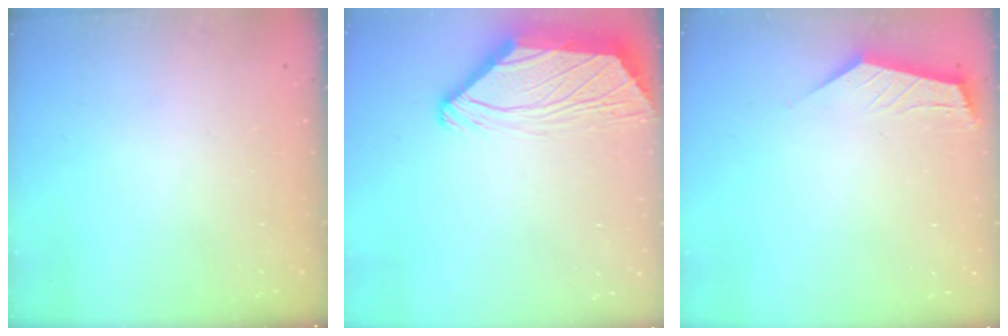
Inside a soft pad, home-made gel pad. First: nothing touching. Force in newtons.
{"total": 3.2, "press": 3.1, "slide": 0.7}
{"total": 2.5, "press": 2.4, "slide": 0.3}